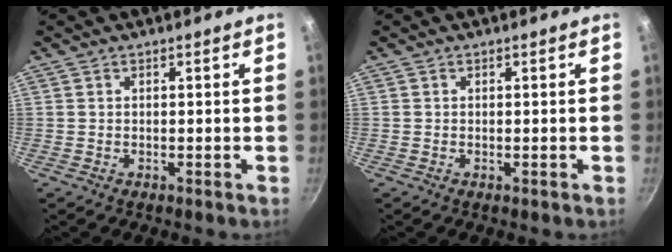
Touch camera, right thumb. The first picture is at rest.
{"total": 0.0}